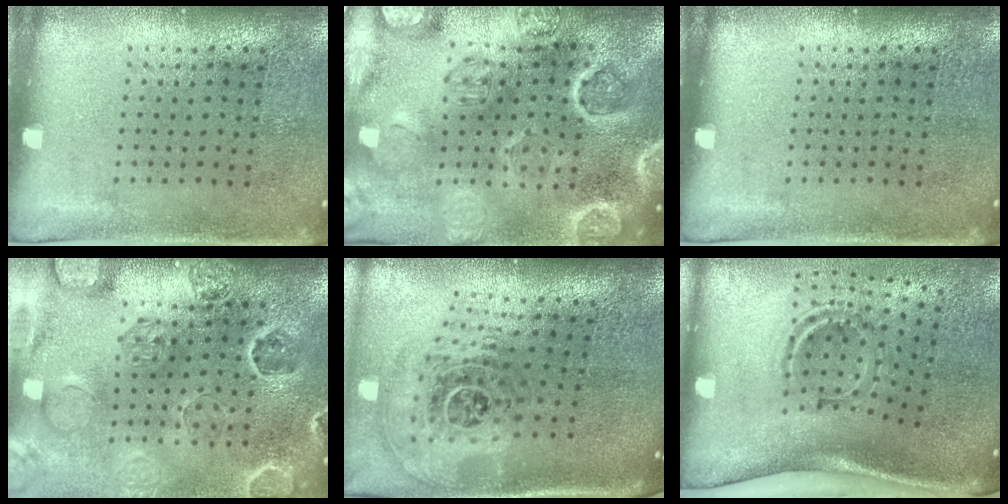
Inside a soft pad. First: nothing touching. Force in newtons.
{"total": 4.8, "press": 4.2, "slide": 2.3}
{"total": 0.0}
{"total": 2.7, "press": 2.7, "slide": 0.3}
{"total": 2.2, "press": 1.6, "slide": 1.5}
{"total": 2.1, "press": 1.2, "slide": 1.8}